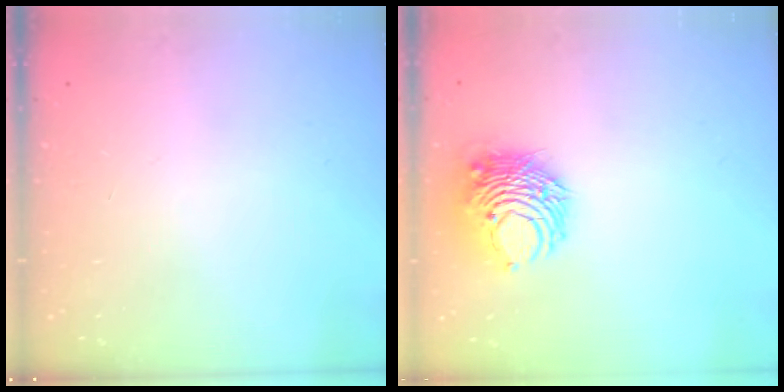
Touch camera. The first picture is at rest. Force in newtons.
{"total": 8.9, "press": 8.8, "slide": 0.7}